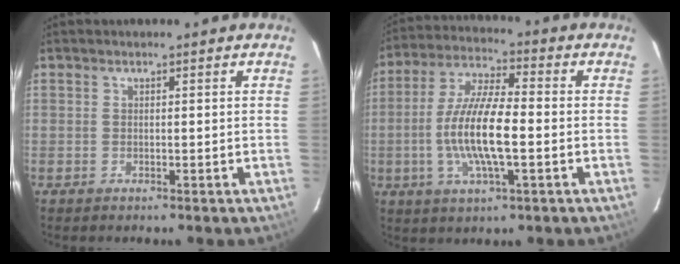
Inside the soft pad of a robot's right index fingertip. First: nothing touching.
{"total": 13.0, "force": [-2.3, 3.3, 12.4], "torque": [-0.251, -0.001, -0.046]}